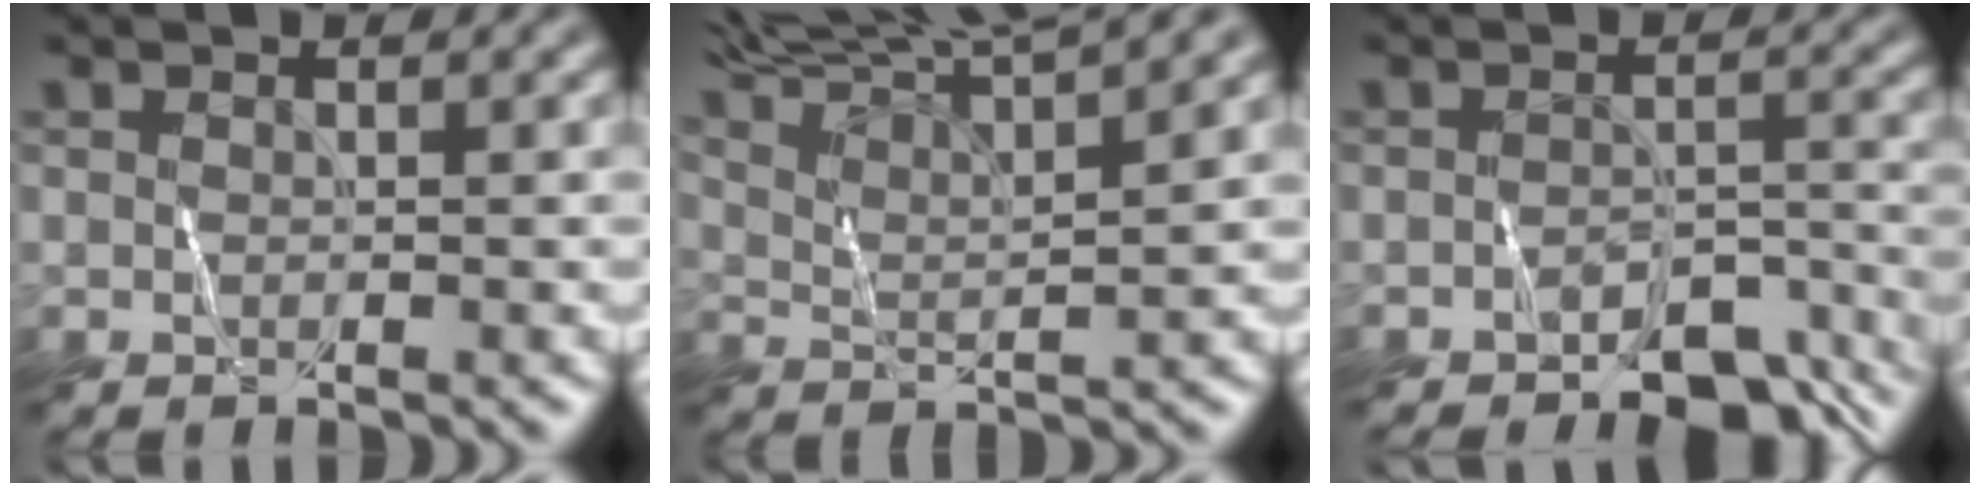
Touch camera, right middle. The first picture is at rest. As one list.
[{"total": 10.1, "force": [8.7, 1.7, 4.8], "torque": [-0.090, 0.029, 0.105]}, {"total": 4.8, "force": [-3.9, 1.8, 2.2], "torque": [-0.025, -0.004, -0.054]}]